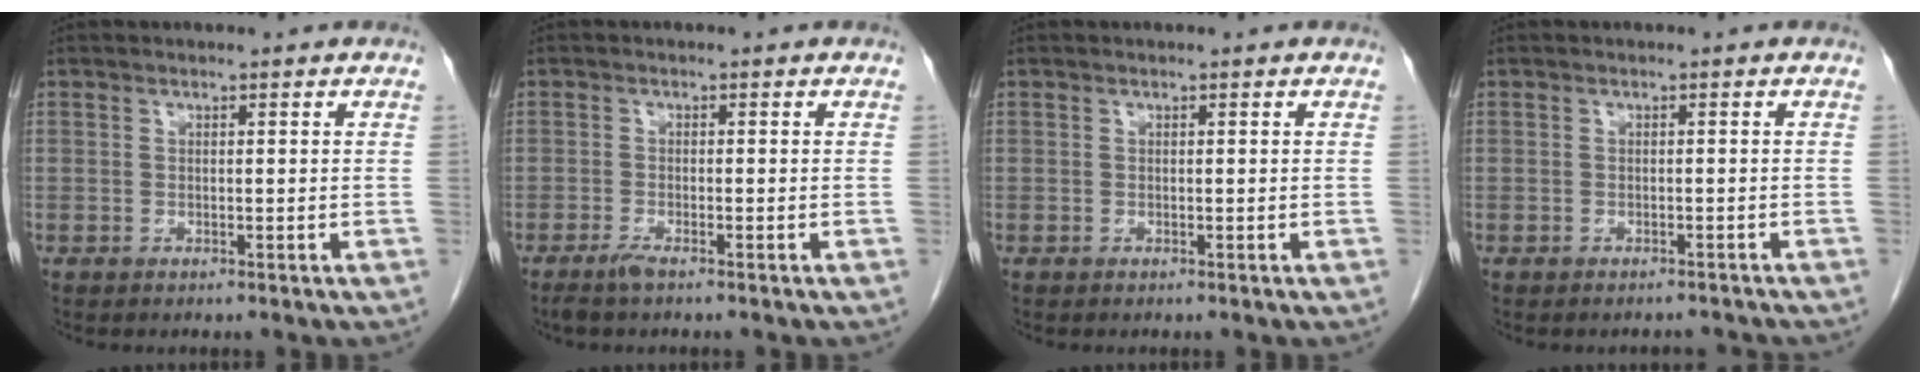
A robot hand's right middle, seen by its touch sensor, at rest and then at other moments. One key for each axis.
{"total": 1.8, "fx": -1.4, "fy": 0.0, "fz": 1.1, "tx": -0.030, "ty": -0.005, "tz": -0.029}
{"total": 0.0}
{"total": 1.6, "fx": -1.6, "fy": 0.3, "fz": -0.1, "tx": 0.005, "ty": -0.004, "tz": -0.019}